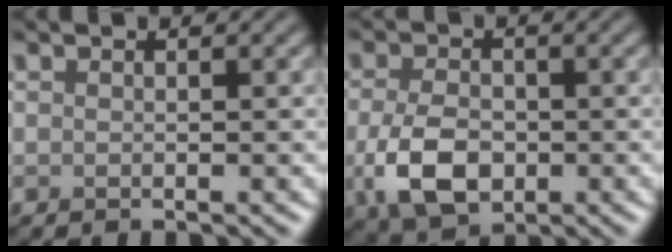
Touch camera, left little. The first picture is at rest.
{"total": 5.6, "force": [-1.4, 3.6, 4.1], "torque": [-0.092, -0.011, -0.028]}